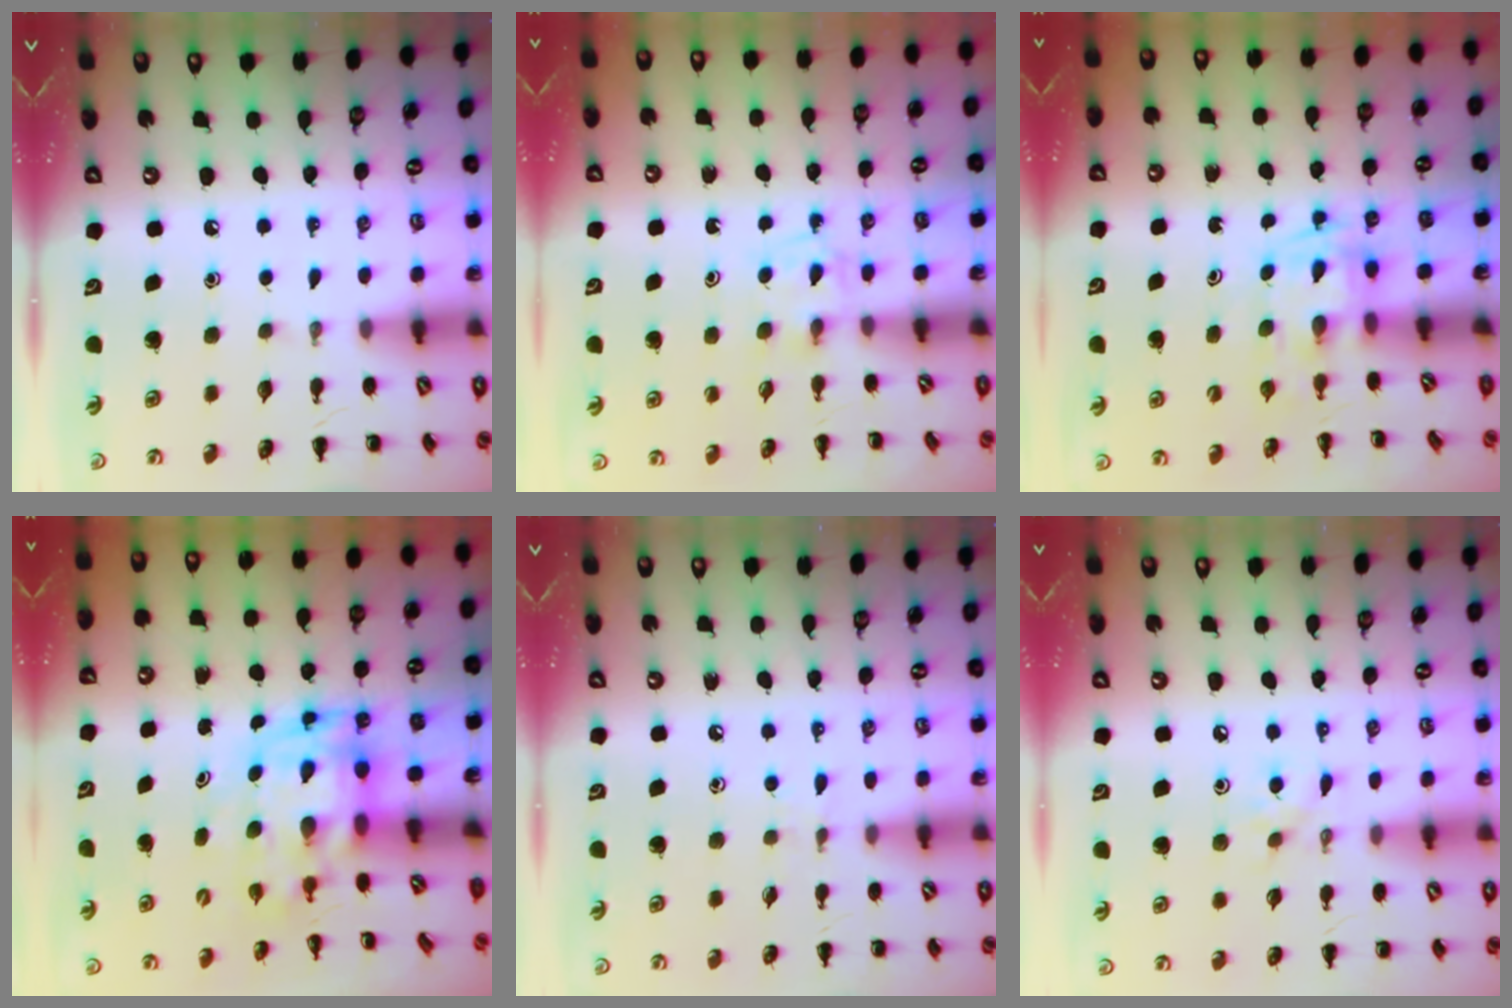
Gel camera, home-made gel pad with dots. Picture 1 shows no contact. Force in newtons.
{"total": 2.3, "press": 2.0, "slide": 1.0}
{"total": 2.4, "press": 2.2, "slide": 1.1}
{"total": 3.8, "press": 3.7, "slide": 0.8}
{"total": 2.9, "press": 2.6, "slide": 1.2}
{"total": 5.1, "press": 4.7, "slide": 1.9}